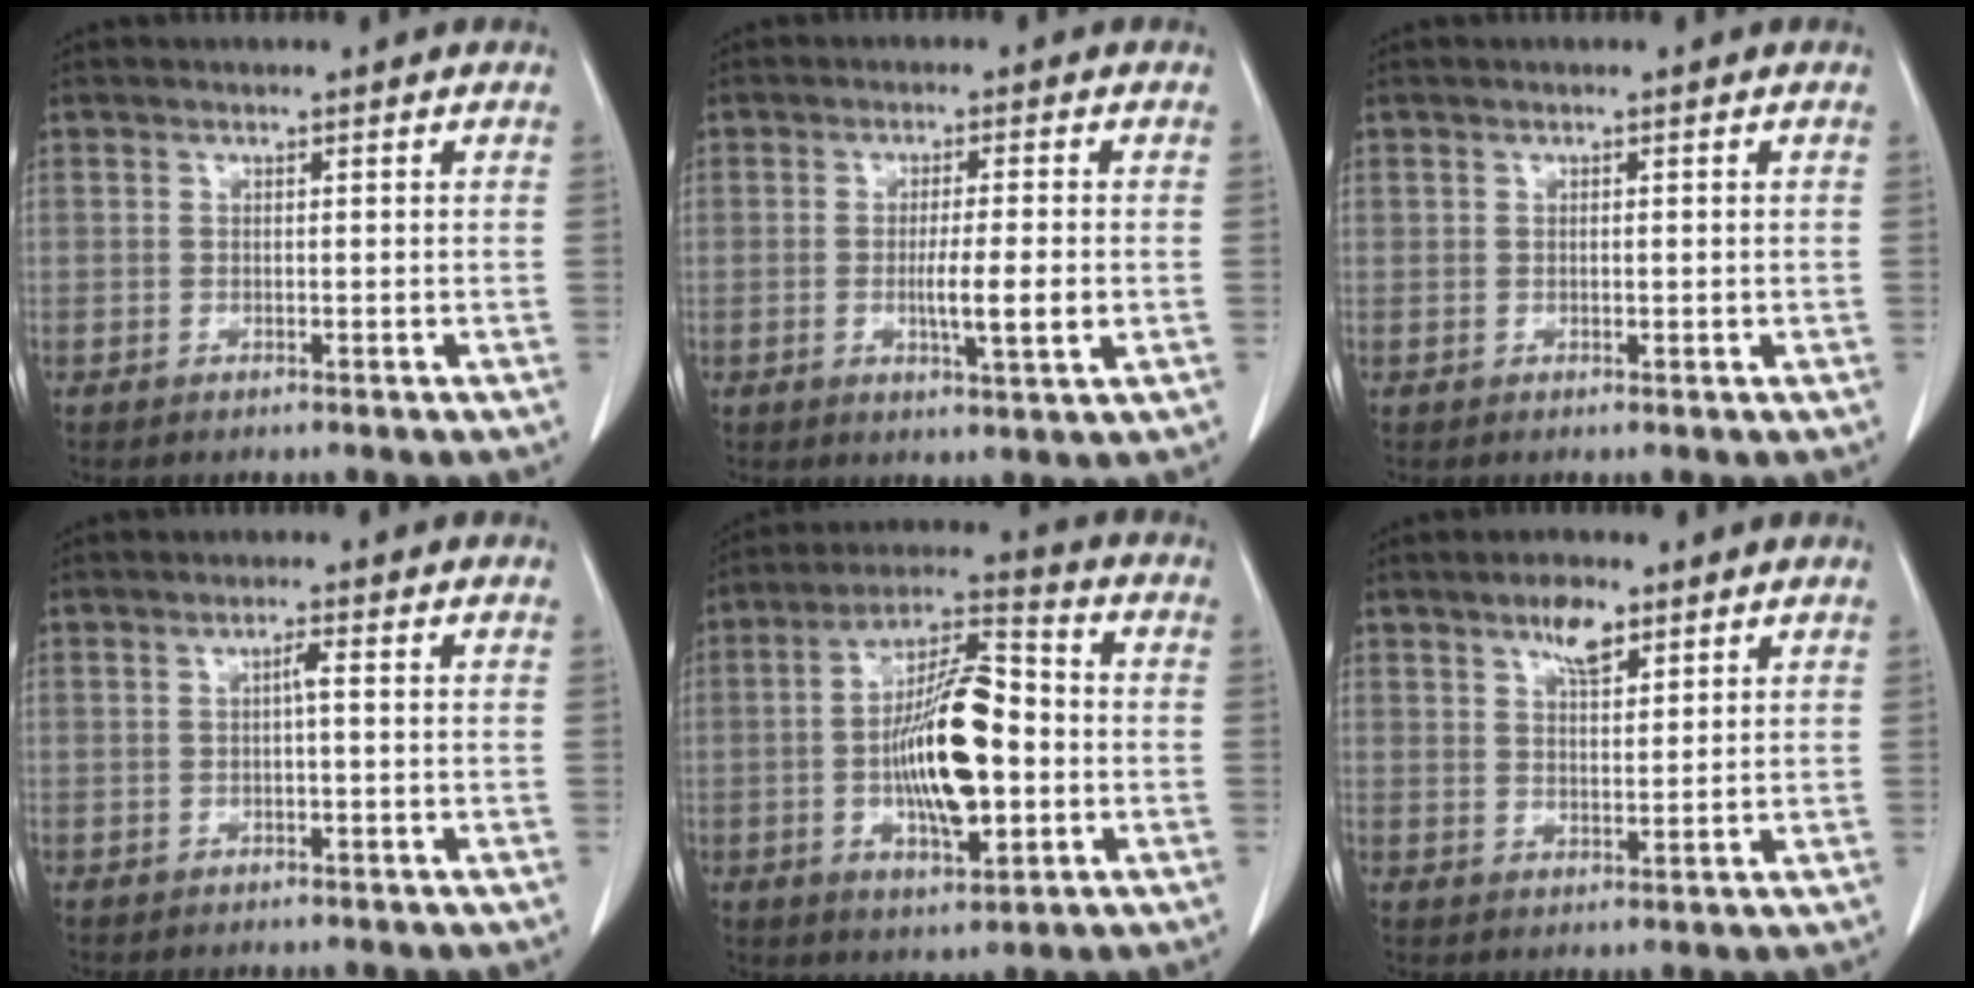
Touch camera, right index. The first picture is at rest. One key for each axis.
{"total": 4.5, "fx": -0.7, "fy": 0.1, "fz": 4.4, "tx": -0.074, "ty": -0.007, "tz": -0.009}
{"total": 0.5, "fx": 0.2, "fy": 0.3, "fz": 0.4, "tx": -0.006, "ty": 0.001, "tz": 0.006}
{"total": 1.2, "fx": 0.0, "fy": 0.0, "fz": 1.2, "tx": -0.021, "ty": 0.004, "tz": -0.001}
{"total": 15.3, "fx": -1.8, "fy": 4.7, "fz": 14.4, "tx": -0.265, "ty": 0.012, "tz": -0.027}
{"total": 4.9, "fx": 3.1, "fy": 1.8, "fz": 3.3, "tx": -0.059, "ty": 0.004, "tz": 0.055}